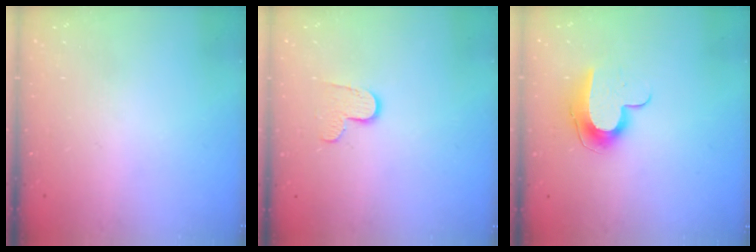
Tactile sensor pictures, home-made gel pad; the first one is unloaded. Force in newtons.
{"total": 7.2, "press": 7.2, "slide": 0.4}
{"total": 9.8, "press": 9.8, "slide": 0.1}